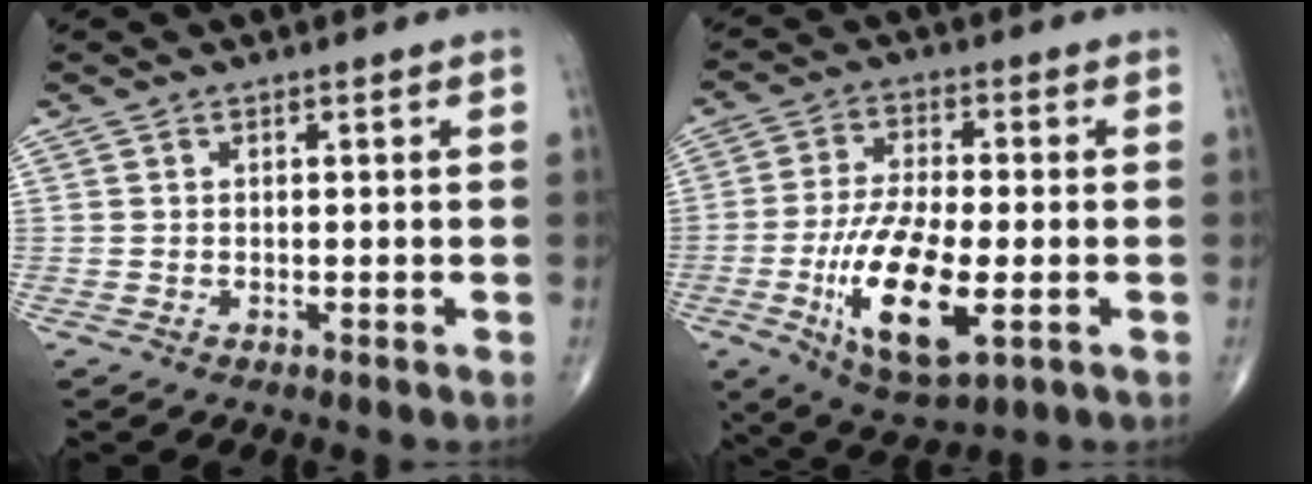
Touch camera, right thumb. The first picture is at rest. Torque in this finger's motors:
{"motor_torque": [2.41, 2.60, 1.52, -0.70, 0.40]}